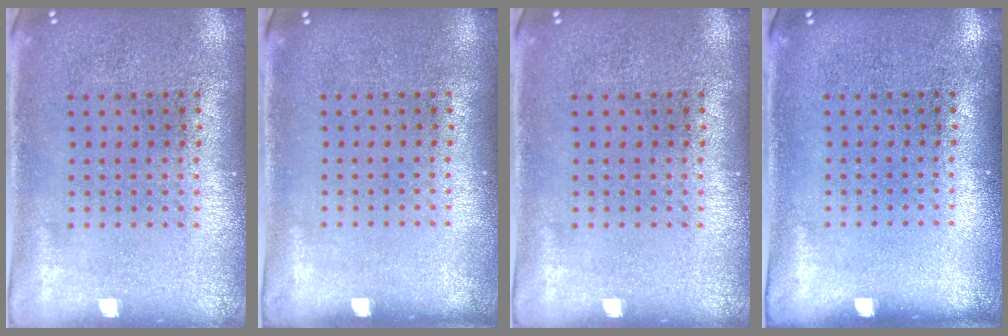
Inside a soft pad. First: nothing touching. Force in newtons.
{"total": 0.0}
{"total": 0.0}
{"total": 0.0}